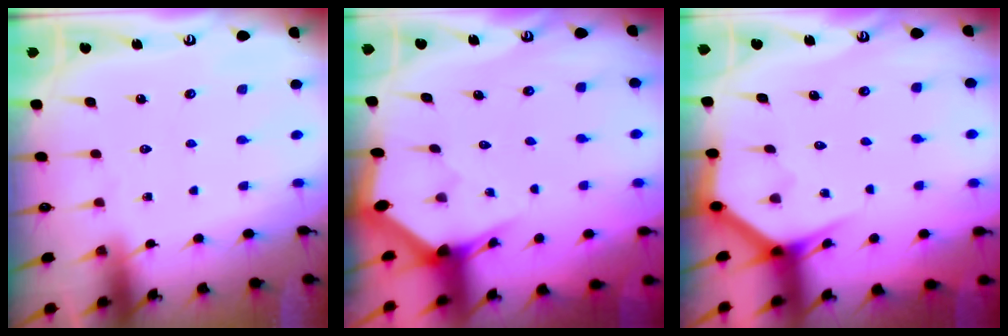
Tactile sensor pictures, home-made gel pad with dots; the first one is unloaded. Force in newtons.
{"total": 2.9, "press": 2.9, "slide": 0.1}
{"total": 3.4, "press": 3.4, "slide": 0.2}